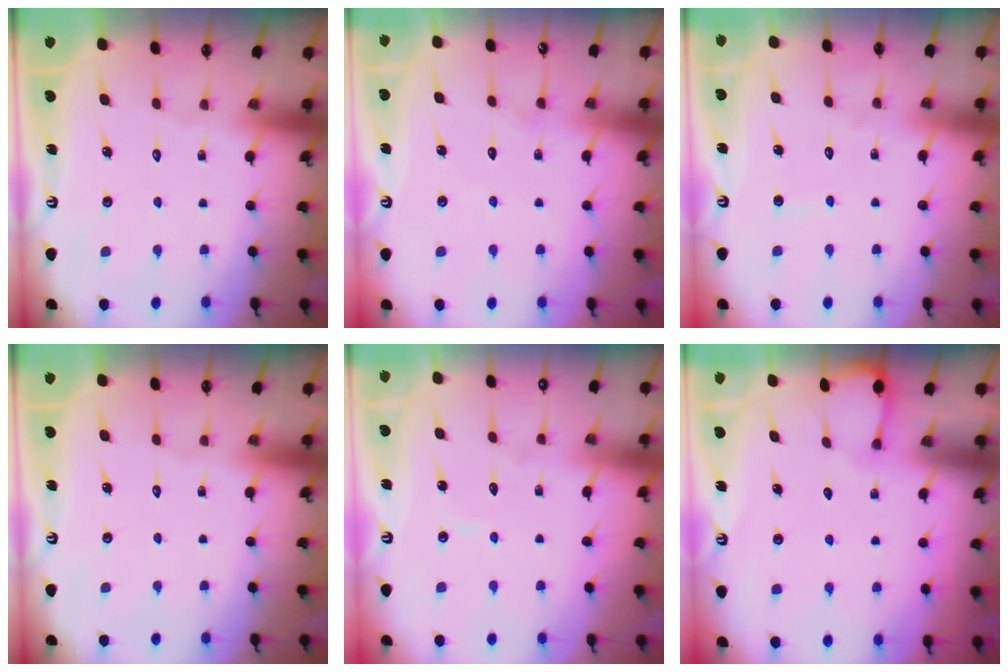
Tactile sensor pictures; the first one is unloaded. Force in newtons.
{"total": 5.8, "press": 5.8, "slide": 0.6}
{"total": 2.8, "press": 2.8, "slide": 0.3}
{"total": 0.0}
{"total": 4.0, "press": 4.0, "slide": 0.3}
{"total": 2.2, "press": 2.2, "slide": 0.4}